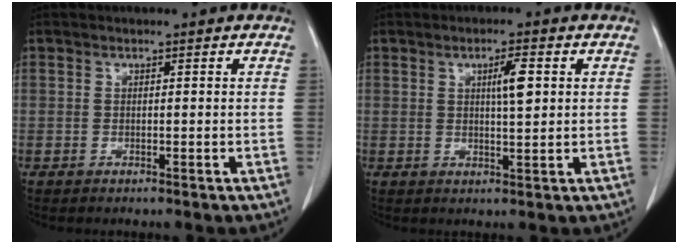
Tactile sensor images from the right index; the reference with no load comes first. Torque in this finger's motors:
{"motor_torque": [0.13, 0.04, 0.08, 0.03]}